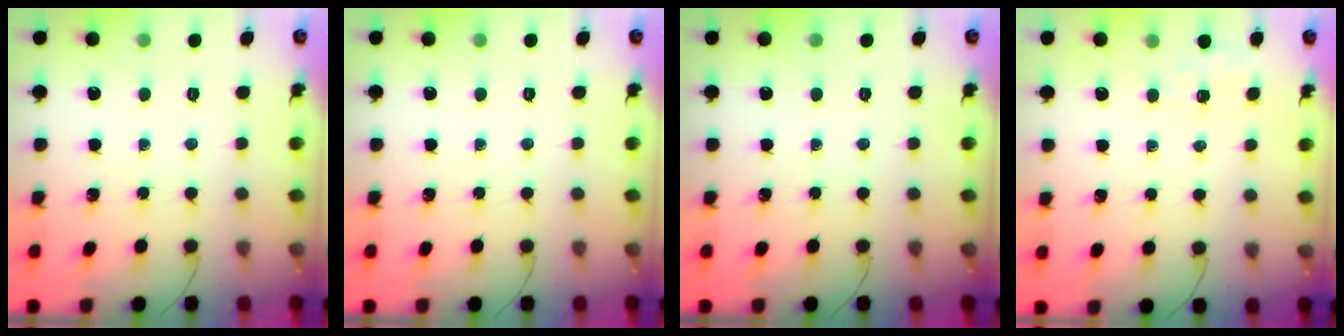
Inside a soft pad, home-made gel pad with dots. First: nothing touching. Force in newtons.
{"total": 0.0}
{"total": 0.0}
{"total": 1.7, "press": 1.2, "slide": 1.3}